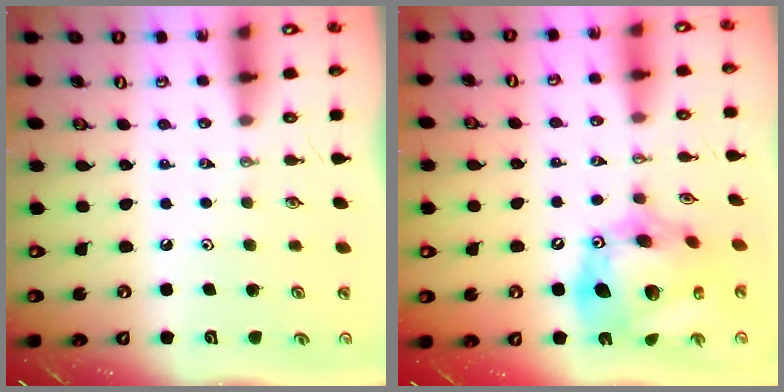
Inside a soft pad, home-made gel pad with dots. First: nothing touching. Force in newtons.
{"total": 21.6, "press": 21.5, "slide": 2.3}